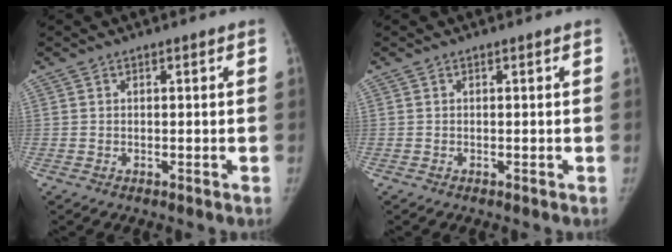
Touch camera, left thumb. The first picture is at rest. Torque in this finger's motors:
{"motor_torque": [0.00, 0.01, 0.02, -0.05, 0.00]}